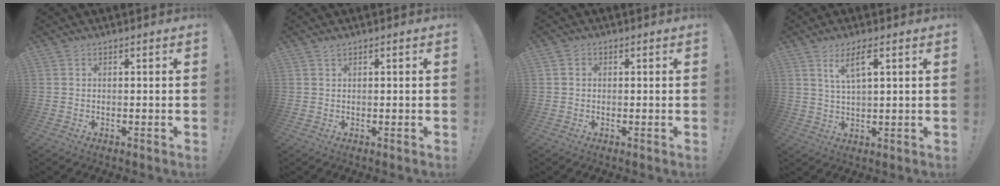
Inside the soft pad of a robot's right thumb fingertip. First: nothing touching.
{"total": 0.9, "force": [0.7, 0.3, 0.3], "torque": [-0.009, 0.003, 0.014]}
{"total": 1.3, "force": [-0.2, 1.1, 0.5], "torque": [-0.011, 0.005, -0.002]}
{"total": 6.2, "force": [3.2, 1.2, 5.2], "torque": [-0.090, -0.009, 0.050]}